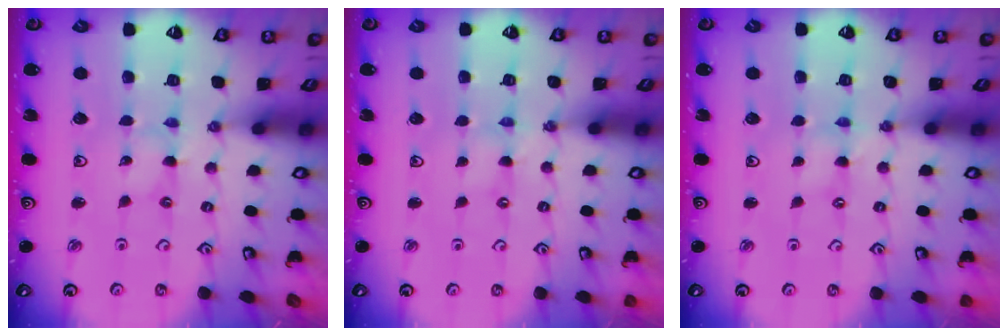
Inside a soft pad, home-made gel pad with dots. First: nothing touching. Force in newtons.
{"total": 0.0}
{"total": 0.0}